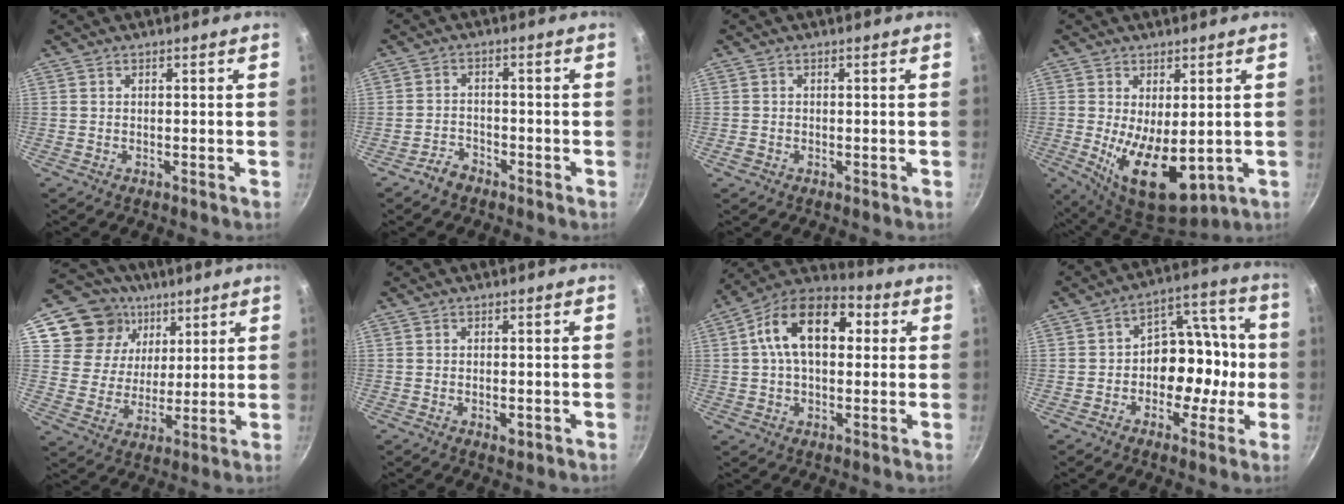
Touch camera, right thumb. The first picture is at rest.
{"total": 3.1, "force": [-2.5, 1.7, 0.8], "torque": [-0.007, 0.031, -0.043]}
{"total": 1.0, "force": [-0.5, 0.8, 0.4], "torque": [-0.007, 0.000, -0.009]}
{"total": 13.0, "force": [-1.0, 6.6, 11.1], "torque": [-0.164, -0.026, 0.003]}
{"total": 15.5, "force": [7.7, 12.4, 5.3], "torque": [-0.066, -0.024, 0.134]}
{"total": 1.9, "force": [-0.6, 1.0, 1.5], "torque": [-0.024, -0.003, -0.008]}
{"total": 16.3, "force": [3.3, 10.0, 12.4], "torque": [-0.169, 0.024, 0.032]}
{"total": 12.5, "force": [-2.3, 9.1, 8.3], "torque": [-0.060, 0.057, -0.041]}